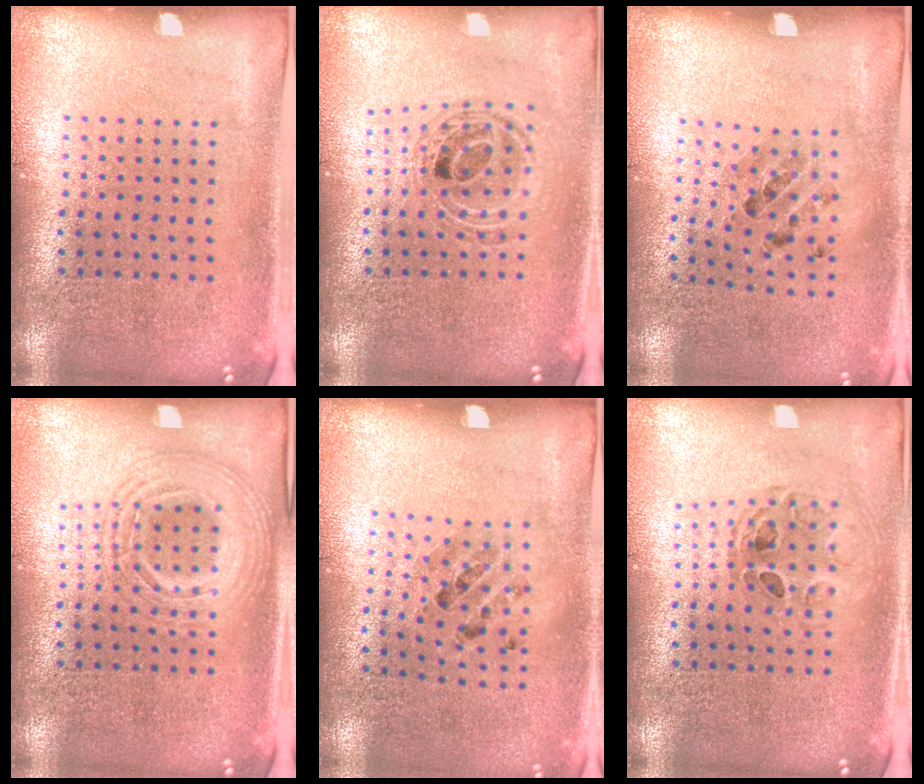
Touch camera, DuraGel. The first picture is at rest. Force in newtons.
{"total": 0.9, "press": 0.9, "slide": 0.2}
{"total": 0.9, "press": 0.7, "slide": 0.5}
{"total": 2.4, "press": 2.4, "slide": 0.2}
{"total": 0.9, "press": 0.7, "slide": 0.5}
{"total": 0.9, "press": 0.9, "slide": 0.1}